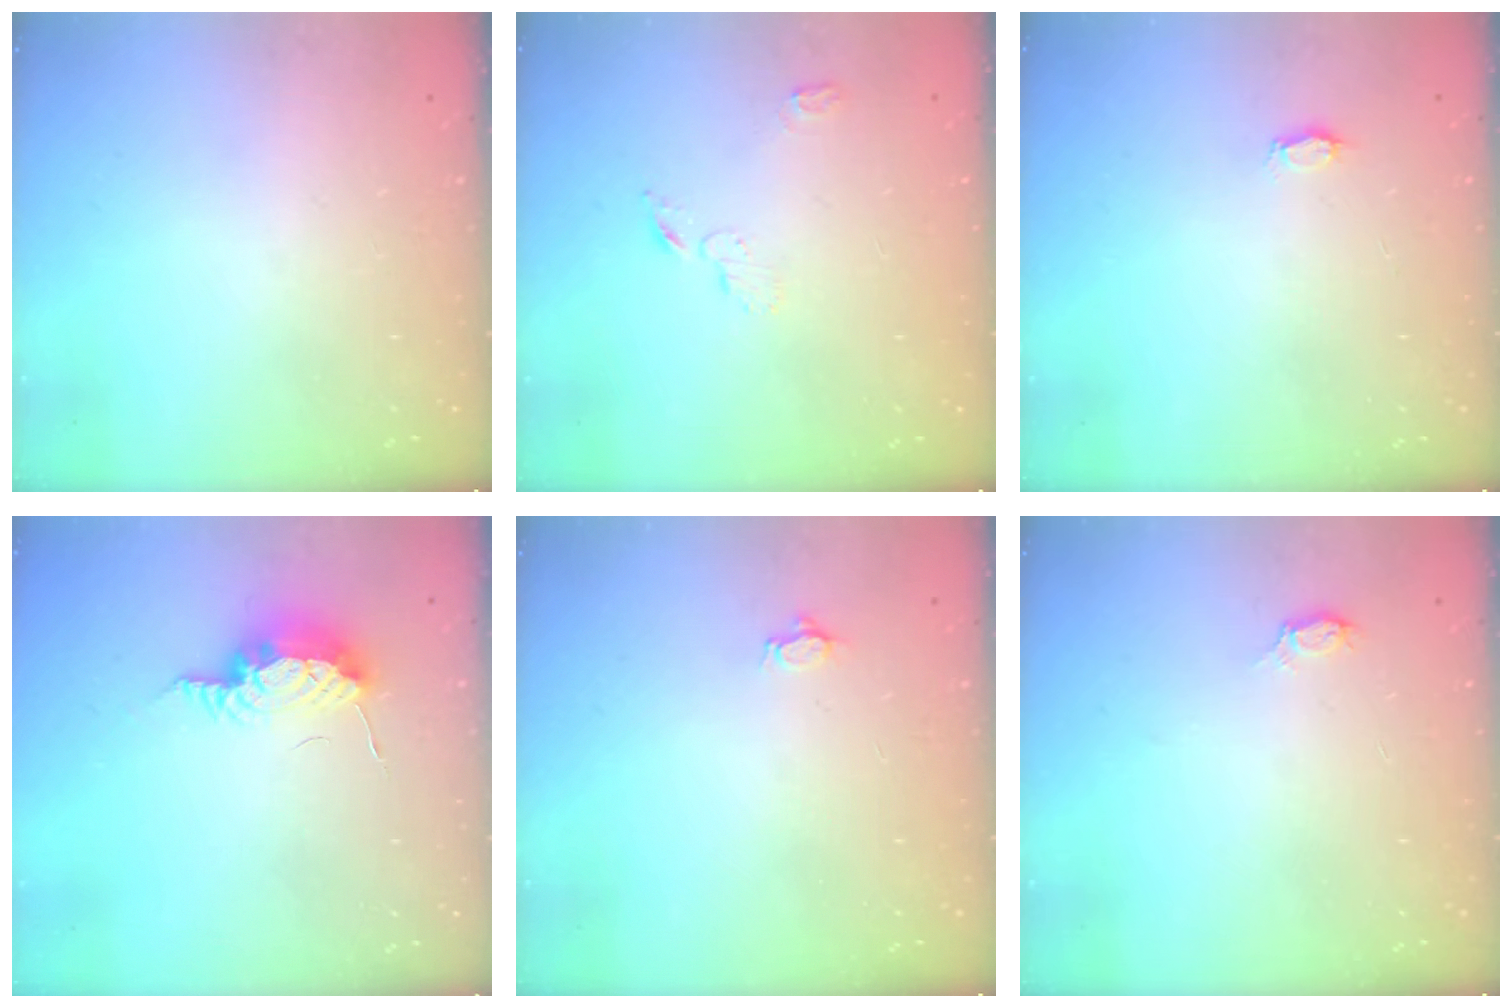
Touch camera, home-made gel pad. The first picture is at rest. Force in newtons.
{"total": 4.0, "press": 4.0, "slide": 0.4}
{"total": 2.3, "press": 2.3, "slide": 0.3}
{"total": 8.3, "press": 8.1, "slide": 1.8}
{"total": 3.4, "press": 3.4, "slide": 0.4}
{"total": 3.3, "press": 3.3, "slide": 0.4}